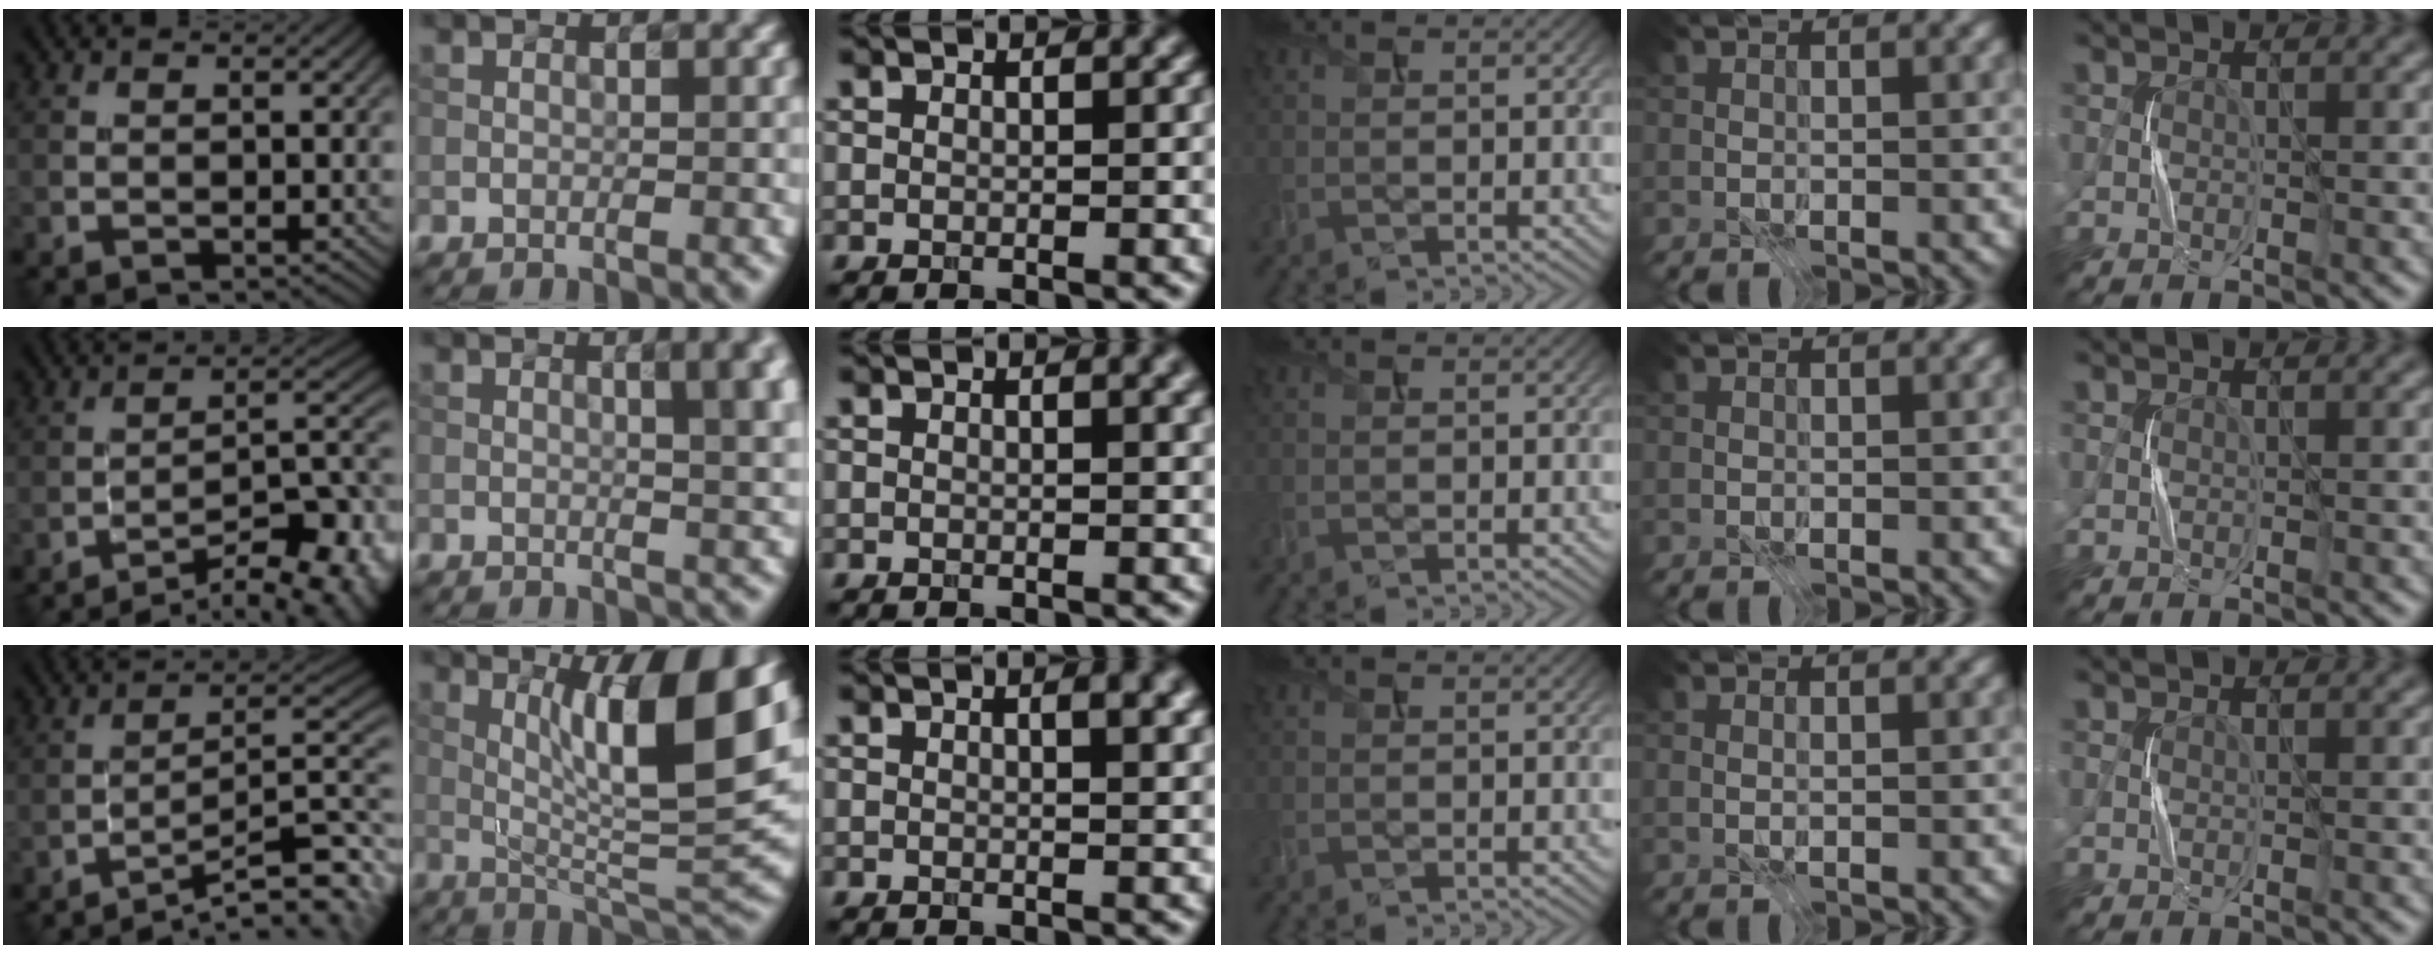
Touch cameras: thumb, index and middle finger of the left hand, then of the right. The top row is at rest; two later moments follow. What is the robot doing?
{"motion": "press", "object": "syringe"}